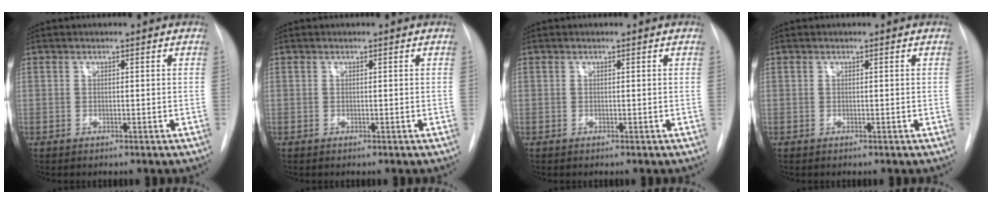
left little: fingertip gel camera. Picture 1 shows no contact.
{"total": 0.0}
{"total": 0.0}
{"total": 0.0}